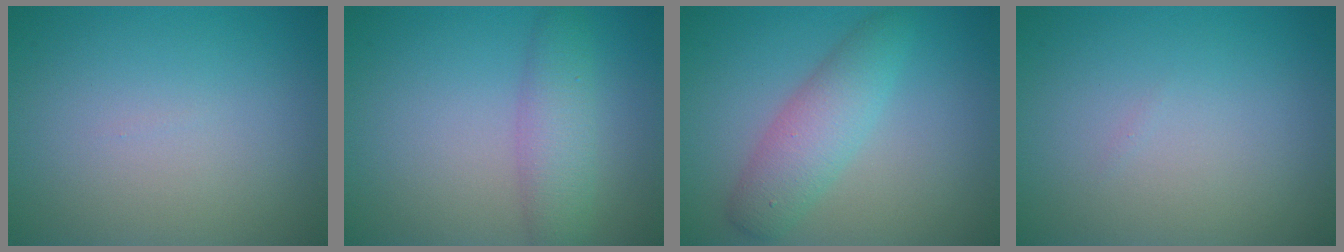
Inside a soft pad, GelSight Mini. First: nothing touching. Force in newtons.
{"total": 3.4, "press": 3.4, "slide": 0.1}
{"total": 3.9, "press": 3.9, "slide": 0.0}
{"total": 0.0}